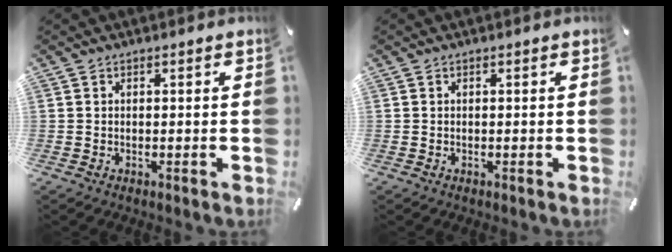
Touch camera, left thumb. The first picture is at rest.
{"total": 0.0}